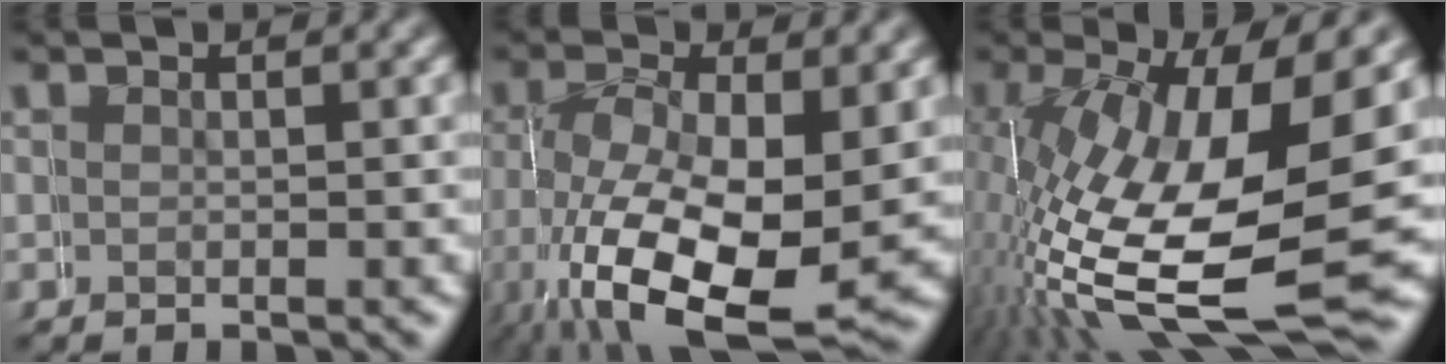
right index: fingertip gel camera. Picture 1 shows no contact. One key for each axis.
{"total": 9.5, "fx": -1.9, "fy": 5.6, "fz": 7.5, "tx": -0.158, "ty": -0.057, "tz": 0.005}
{"total": 14.6, "fx": -2.8, "fy": 7.3, "fz": 12.3, "tx": -0.236, "ty": -0.051, "tz": -0.008}